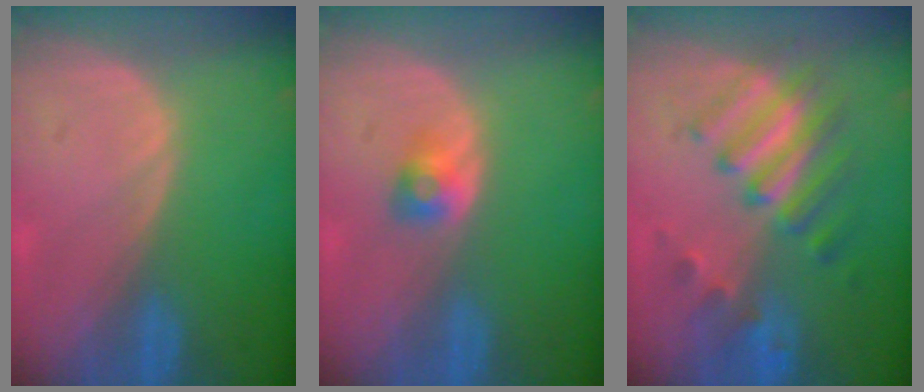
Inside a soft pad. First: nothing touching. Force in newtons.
{"total": 2.5, "press": 2.3, "slide": 1.1}
{"total": 7.5, "press": 7.5, "slide": 0.9}